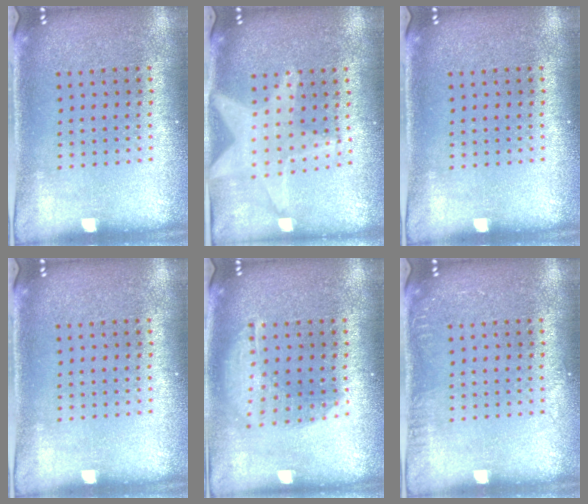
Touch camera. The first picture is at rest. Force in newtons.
{"total": 1.9, "press": 1.6, "slide": 1.0}
{"total": 0.0}
{"total": 0.0}
{"total": 1.5, "press": 1.3, "slide": 0.7}
{"total": 0.8, "press": 0.8, "slide": 0.0}